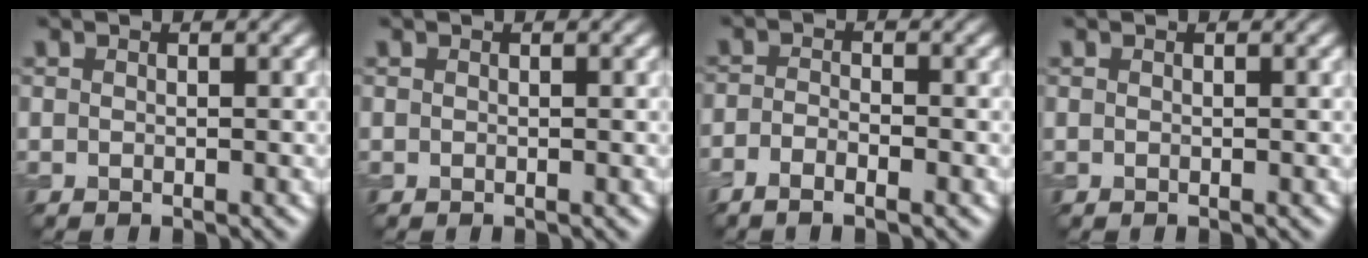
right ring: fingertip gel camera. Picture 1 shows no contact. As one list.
[{"total": 0.0}, {"total": 2.5, "force": [-1.6, 0.6, 1.8], "torque": [-0.040, -0.004, -0.033]}, {"total": 0.0}]